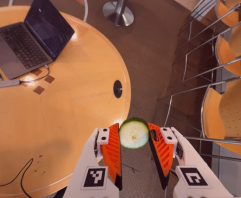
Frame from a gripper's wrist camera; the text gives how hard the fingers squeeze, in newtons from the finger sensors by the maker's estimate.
{"total": 8.9, "left": 9.0, "right": 8.9}